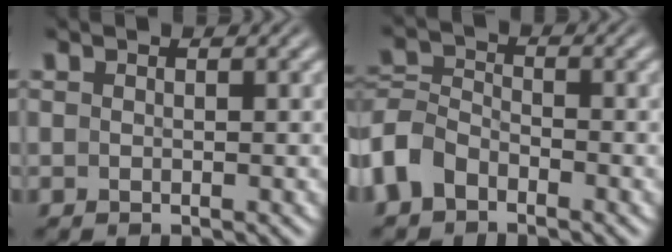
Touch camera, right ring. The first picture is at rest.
{"total": 5.4, "force": [-2.7, 4.3, 1.9], "torque": [-0.056, -0.021, -0.042]}